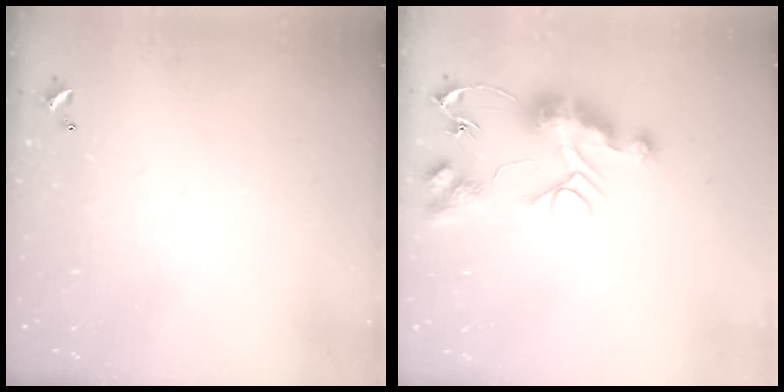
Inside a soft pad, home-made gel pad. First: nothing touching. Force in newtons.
{"total": 10.9, "press": 10.9, "slide": 0.9}